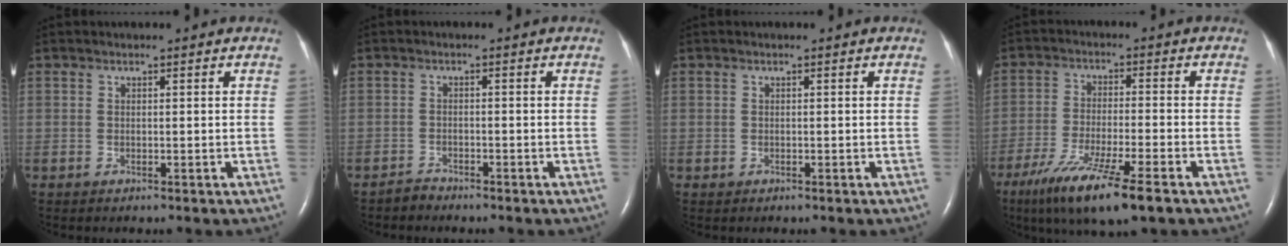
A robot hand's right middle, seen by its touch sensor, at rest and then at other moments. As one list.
[{"total": 1.4, "force": [-1.4, 0.3, -0.2], "torque": [0.001, -0.003, -0.025]}, {"total": 0.0}, {"total": 12.3, "force": [-7.8, 0.9, 9.5], "torque": [-0.178, -0.037, -0.133]}]